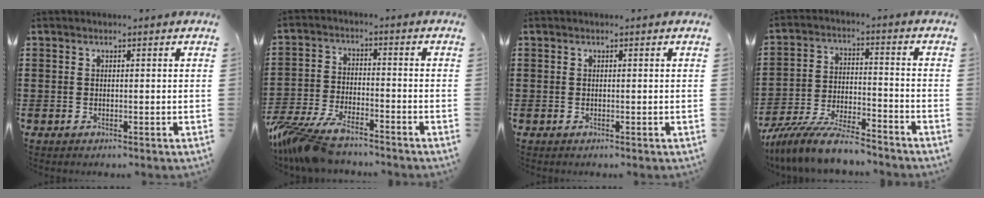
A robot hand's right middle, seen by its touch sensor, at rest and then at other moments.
{"total": 8.0, "force": [-7.1, 1.8, 3.1], "torque": [-0.089, 0.002, -0.143]}
{"total": 0.0}
{"total": 9.1, "force": [-8.2, 1.0, 3.9], "torque": [-0.082, 0.012, -0.160]}